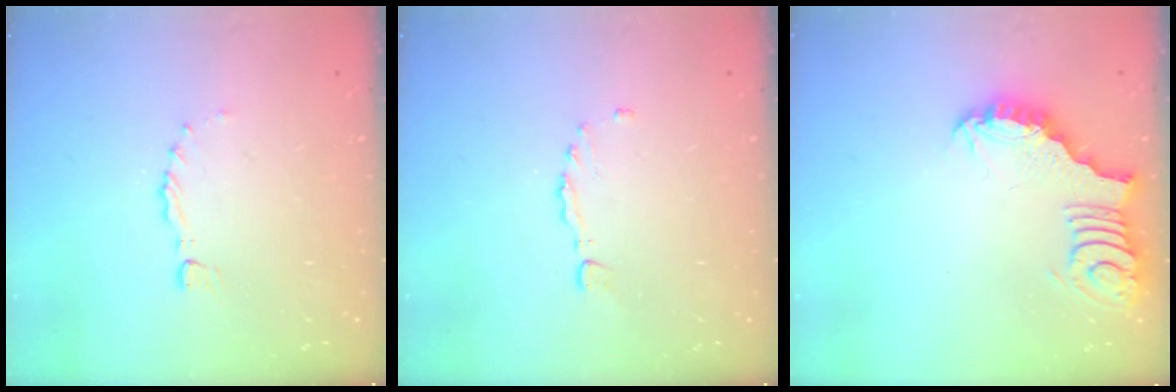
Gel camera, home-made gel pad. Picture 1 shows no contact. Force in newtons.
{"total": 1.4, "press": 1.3, "slide": 0.3}
{"total": 3.5, "press": 3.4, "slide": 0.7}